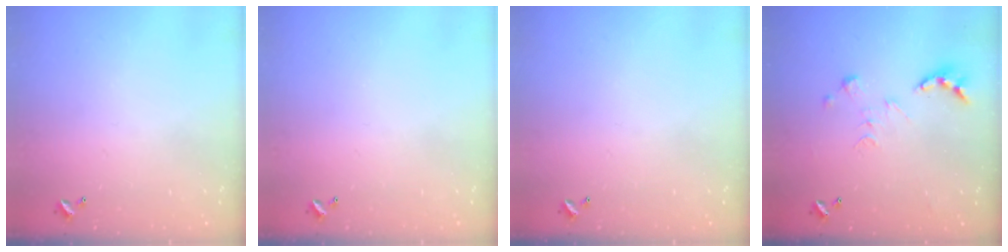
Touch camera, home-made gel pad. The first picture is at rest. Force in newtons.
{"total": 0.0}
{"total": 0.0}
{"total": 0.0}